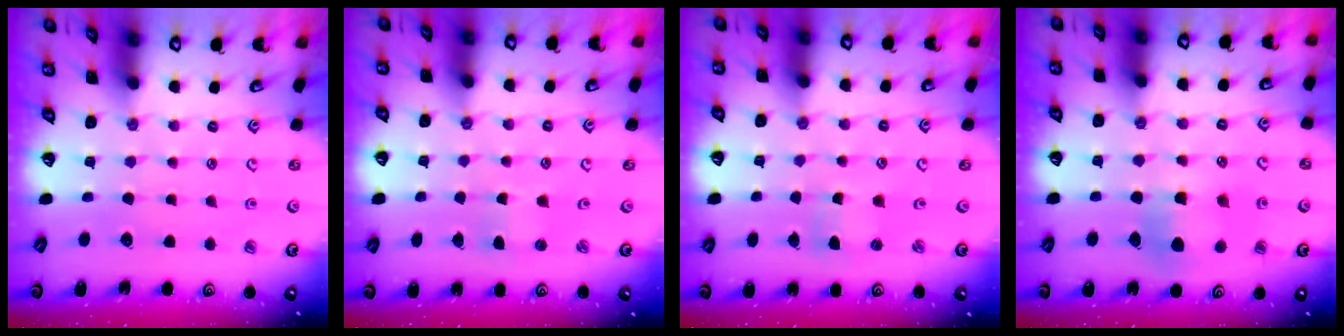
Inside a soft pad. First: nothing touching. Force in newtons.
{"total": 1.9, "press": 1.9, "slide": 0.4}
{"total": 0.8, "press": 0.8, "slide": 0.1}
{"total": 6.5, "press": 6.5, "slide": 0.2}